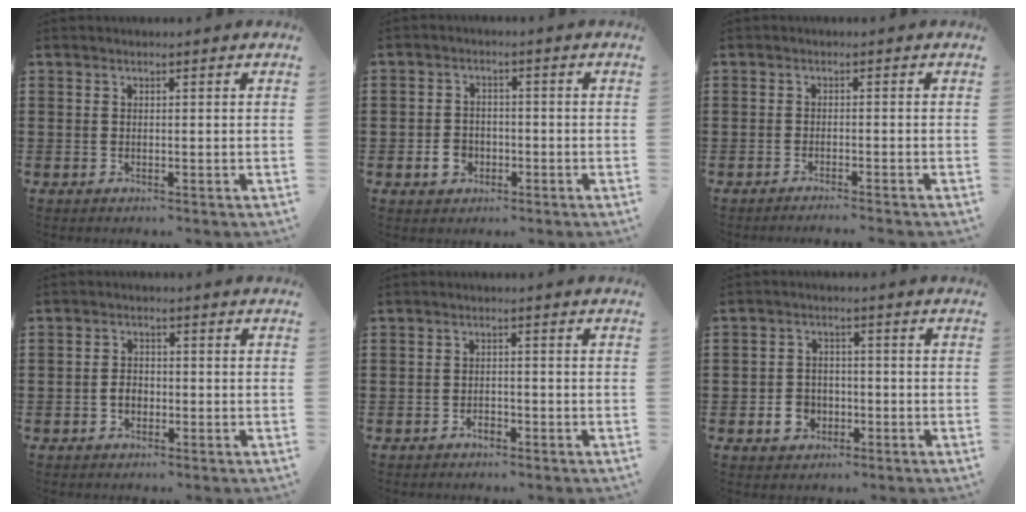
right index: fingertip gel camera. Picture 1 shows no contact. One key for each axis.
{"total": 3.5, "fx": -1.4, "fy": 2.8, "fz": 1.7, "tx": -0.042, "ty": 0.000, "tz": -0.030}
{"total": 1.3, "fx": -1.2, "fy": -0.4, "fz": 0.3, "tx": -0.005, "ty": 0.000, "tz": -0.023}
{"total": 2.3, "fx": -0.7, "fy": 1.6, "fz": 1.4, "tx": -0.028, "ty": 0.003, "tz": -0.015}
{"total": 1.4, "fx": -1.1, "fy": 0.6, "fz": 0.6, "tx": -0.015, "ty": -0.003, "tz": -0.023}
{"total": 4.2, "fx": -1.6, "fy": 3.5, "fz": 1.8, "tx": -0.047, "ty": 0.002, "tz": -0.033}